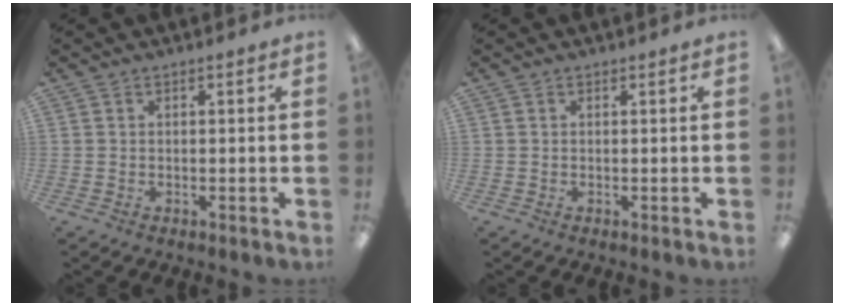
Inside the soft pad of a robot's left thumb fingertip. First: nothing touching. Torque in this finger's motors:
{"motor_torque": [0.00, 0.00, -0.02, -0.02, 0.00]}